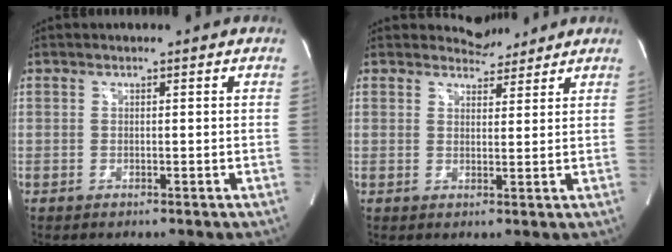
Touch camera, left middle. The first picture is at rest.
{"total": 3.3, "force": [3.1, 1.0, -0.2], "torque": [-0.002, 0.000, 0.047]}